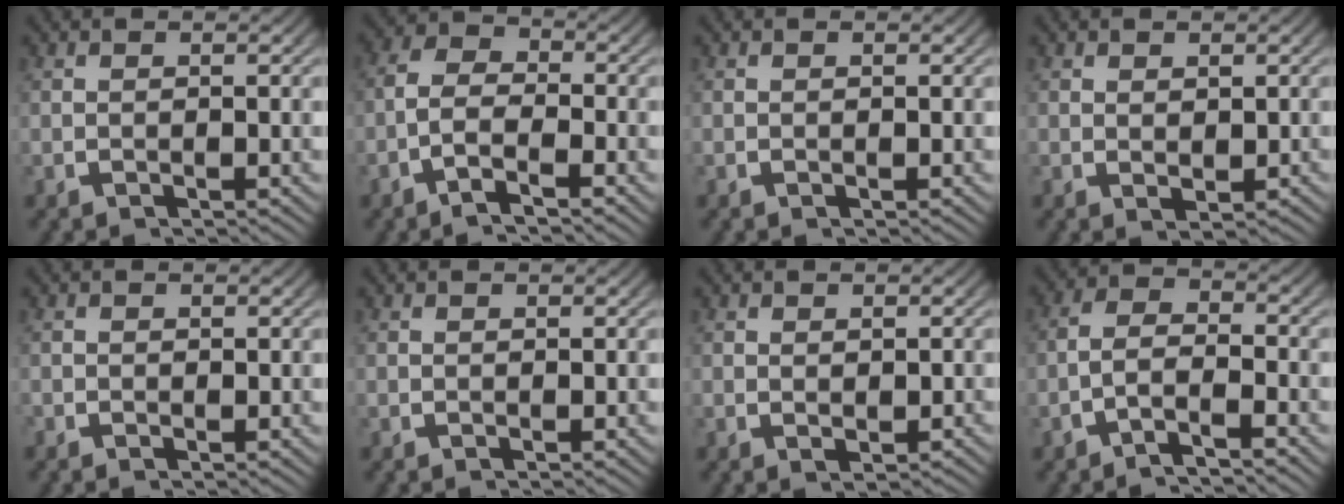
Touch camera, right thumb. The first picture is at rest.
{"total": 5.0, "force": [-1.5, 3.0, 3.7], "torque": [-0.067, -0.016, -0.032]}
{"total": 0.0}
{"total": 1.4, "force": [0.3, 1.0, 0.8], "torque": [-0.012, -0.011, 0.014]}
{"total": 0.5, "force": [-0.2, 0.5, 0.1], "torque": [0.003, -0.002, -0.008]}
{"total": 0.0}
{"total": 1.3, "force": [-0.1, 1.0, 0.9], "torque": [-0.014, -0.009, 0.005]}
{"total": 4.4, "force": [-1.7, 2.3, 3.3], "torque": [-0.060, -0.013, -0.035]}